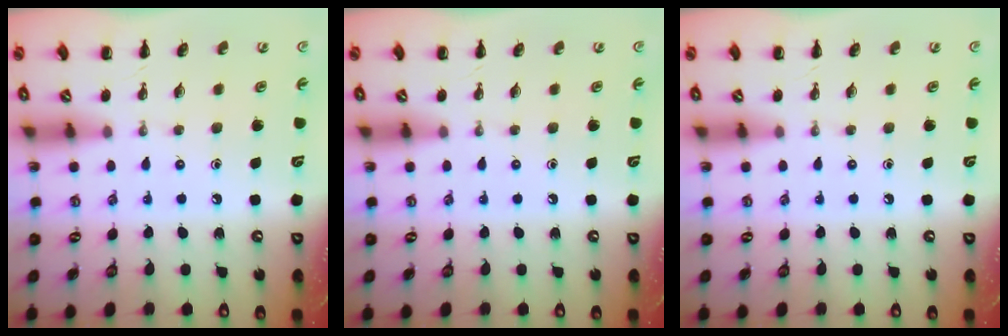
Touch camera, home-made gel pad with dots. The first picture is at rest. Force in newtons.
{"total": 0.0}
{"total": 0.0}